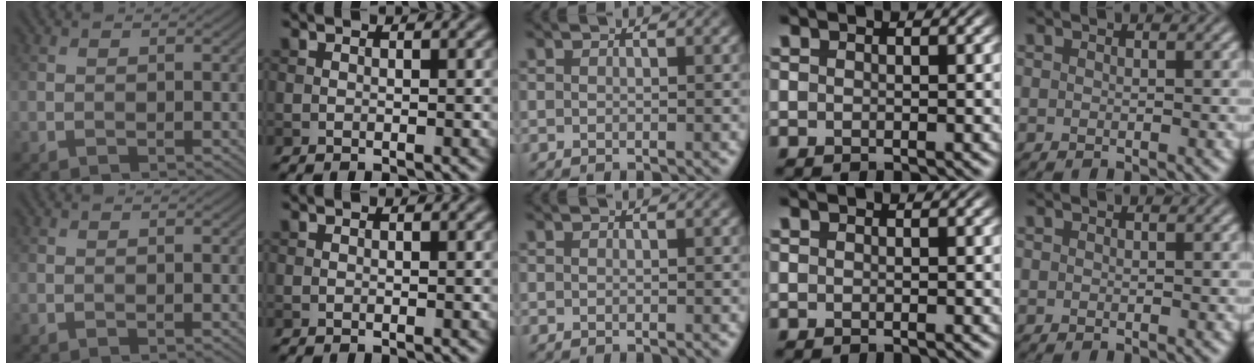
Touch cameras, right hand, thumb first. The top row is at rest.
{}